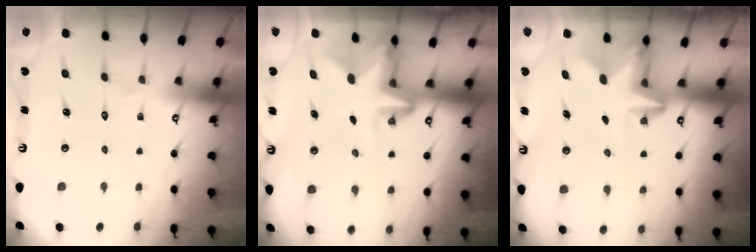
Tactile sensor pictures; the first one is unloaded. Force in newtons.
{"total": 3.1, "press": 3.1, "slide": 0.5}
{"total": 2.7, "press": 2.7, "slide": 0.5}